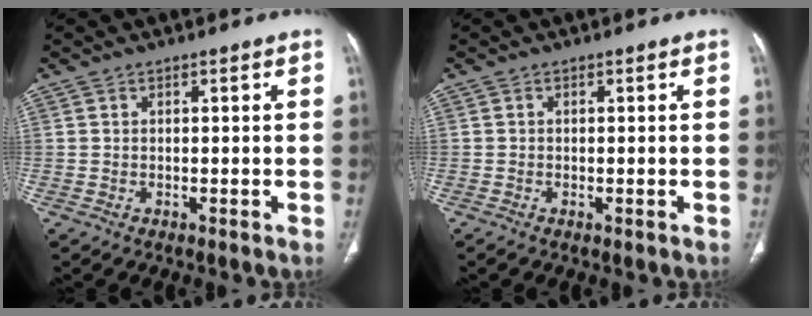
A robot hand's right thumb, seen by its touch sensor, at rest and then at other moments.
{"total": 0.7, "force": [-0.4, 0.2, 0.6], "torque": [-0.014, -0.001, -0.007]}